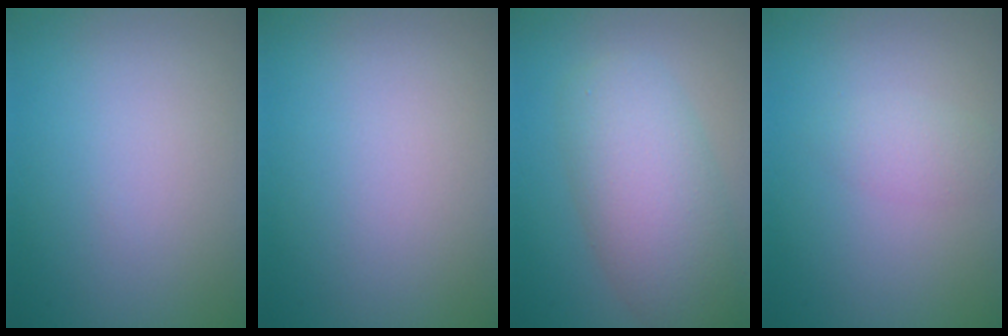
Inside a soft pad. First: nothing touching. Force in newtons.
{"total": 0.0}
{"total": 7.1, "press": 7.1, "slide": 0.2}
{"total": 1.6, "press": 1.6, "slide": 0.1}